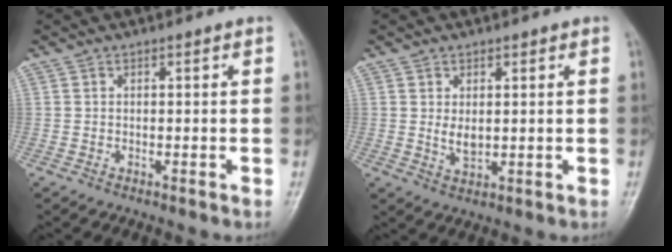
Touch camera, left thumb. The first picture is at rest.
{"total": 3.2, "force": [0.7, 2.0, 2.4], "torque": [-0.033, -0.011, 0.017]}